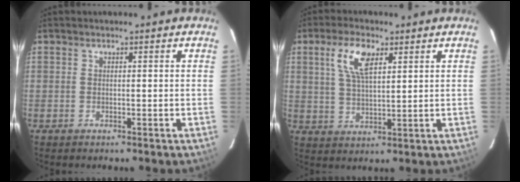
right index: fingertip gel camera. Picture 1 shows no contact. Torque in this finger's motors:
{"motor_torque": [0.23, 0.10, 0.24, 0.13]}